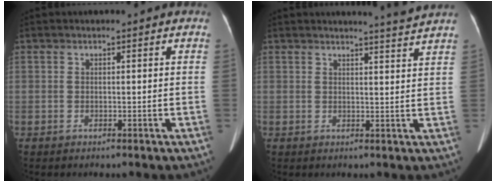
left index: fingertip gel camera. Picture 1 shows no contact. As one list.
[{"total": 4.1, "force": [3.7, -1.5, 0.6], "torque": [-0.019, -0.017, 0.044]}]